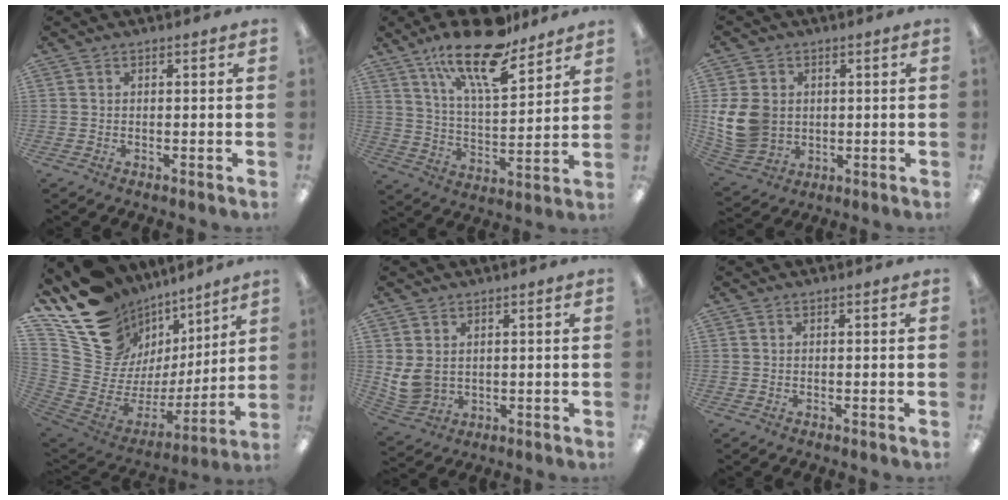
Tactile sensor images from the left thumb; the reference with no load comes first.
{"total": 19.8, "force": [14.2, 6.9, 12.0], "torque": [-0.197, -0.085, 0.240]}
{"total": 12.1, "force": [0.9, 10.3, 6.4], "torque": [-0.154, 0.008, 0.021]}
{"total": 17.2, "force": [12.1, 11.6, 3.7], "torque": [-0.070, -0.112, 0.250]}
{"total": 6.4, "force": [1.7, 5.3, 3.1], "torque": [-0.076, -0.006, 0.035]}
{"total": 0.0}